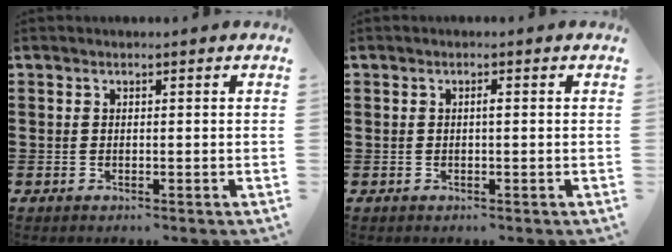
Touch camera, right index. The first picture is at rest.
{"total": 0.7, "force": [0.0, 0.1, 0.7], "torque": [-0.013, -0.003, 0.000]}